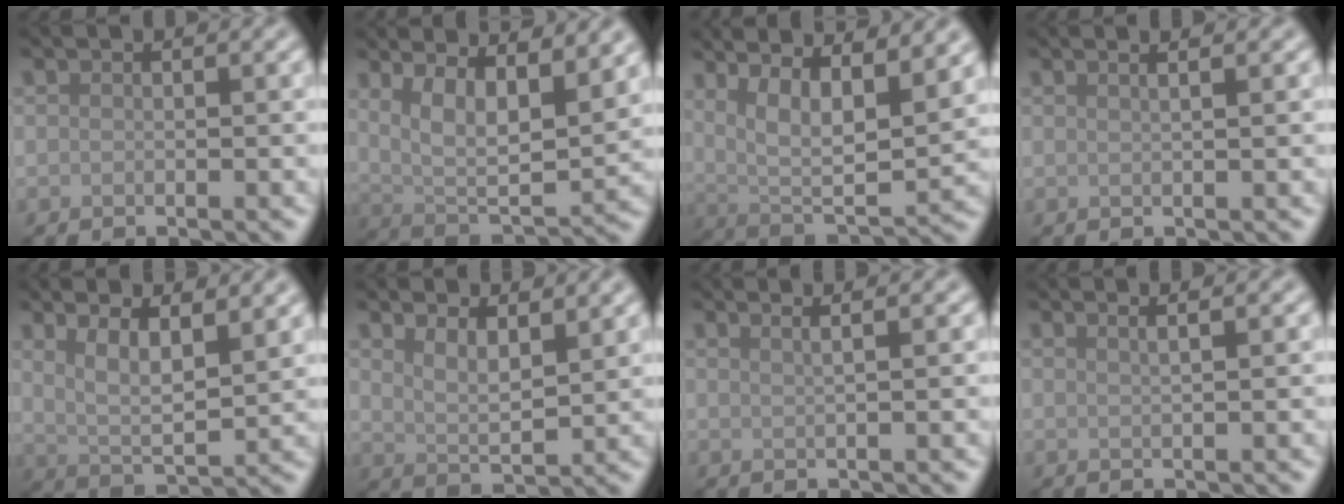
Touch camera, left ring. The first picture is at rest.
{"total": 9.5, "force": [4.5, 3.2, 7.7], "torque": [-0.123, 0.001, 0.073]}
{"total": 12.2, "force": [5.8, 4.0, 9.9], "torque": [-0.161, 0.011, 0.084]}
{"total": 2.6, "force": [1.5, 1.2, 1.7], "torque": [0.002, 0.009, -0.011]}
{"total": 5.9, "force": [2.6, 1.9, 4.9], "torque": [-0.085, -0.004, 0.048]}
{"total": 3.9, "force": [2.5, 1.5, 2.6], "torque": [-0.052, -0.005, 0.049]}
{"total": 3.6, "force": [2.2, 1.6, 2.4], "torque": [-0.006, 0.027, -0.007]}
{"total": 3.0, "force": [1.8, 1.3, 2.0], "torque": [-0.001, 0.016, -0.008]}